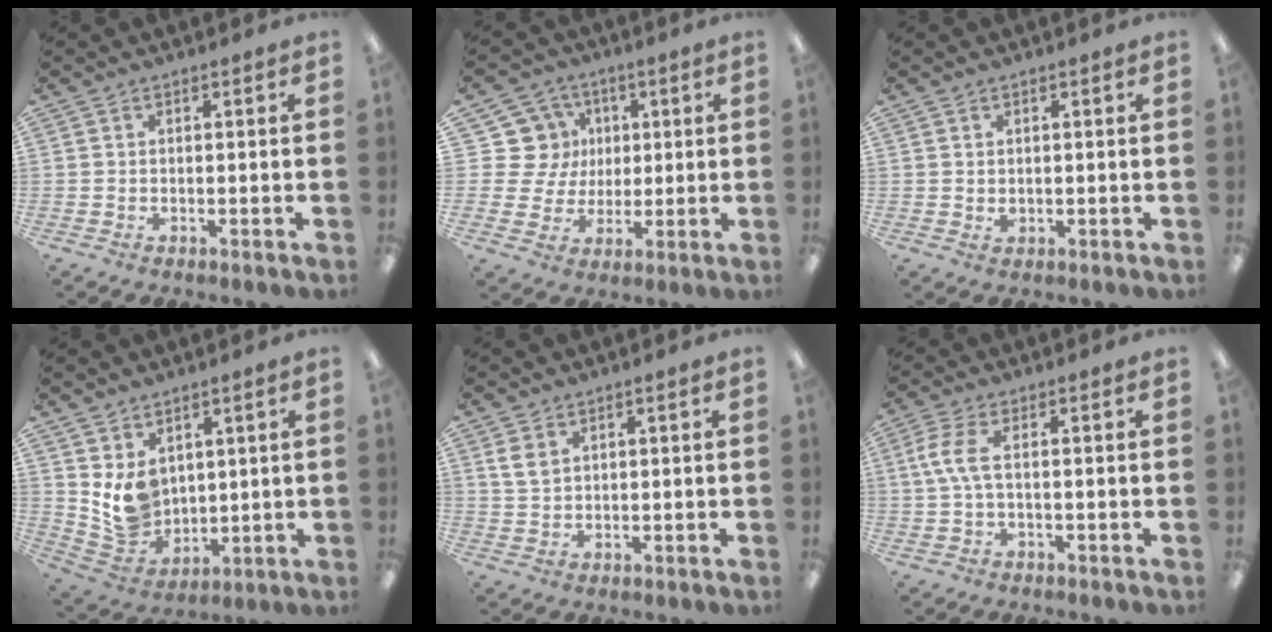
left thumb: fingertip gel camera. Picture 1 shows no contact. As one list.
[{"total": 13.3, "force": [3.2, 12.4, 3.6], "torque": [-0.062, -0.006, 0.068]}, {"total": 1.1, "force": [0.6, 0.7, 0.6], "torque": [-0.005, -0.001, 0.010]}, {"total": 9.3, "force": [4.0, 7.1, 4.4], "torque": [-0.092, -0.025, 0.085]}, {"total": 3.6, "force": [1.7, 2.5, 2.0], "torque": [-0.037, 0.001, 0.029]}, {"total": 6.3, "force": [0.2, 2.3, 5.9], "torque": [-0.129, 0.002, 0.001]}]